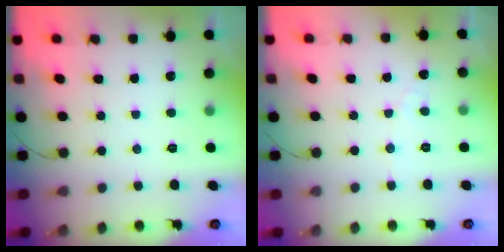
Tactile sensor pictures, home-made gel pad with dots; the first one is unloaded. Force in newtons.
{"total": 2.8, "press": 2.8, "slide": 0.2}